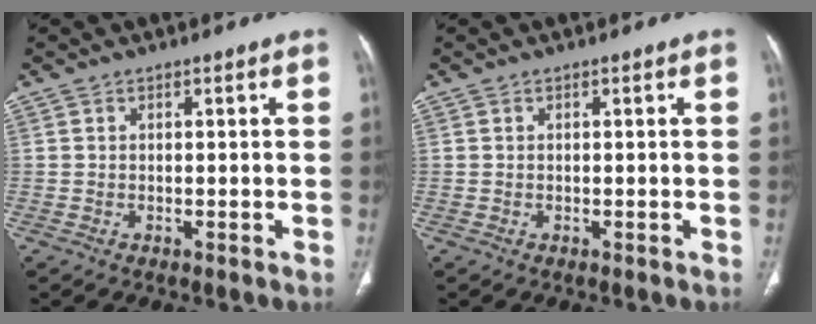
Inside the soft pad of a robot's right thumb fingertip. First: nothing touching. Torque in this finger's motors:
{"motor_torque": [-0.22, 0.22, -0.03, 0.47, 0.03]}